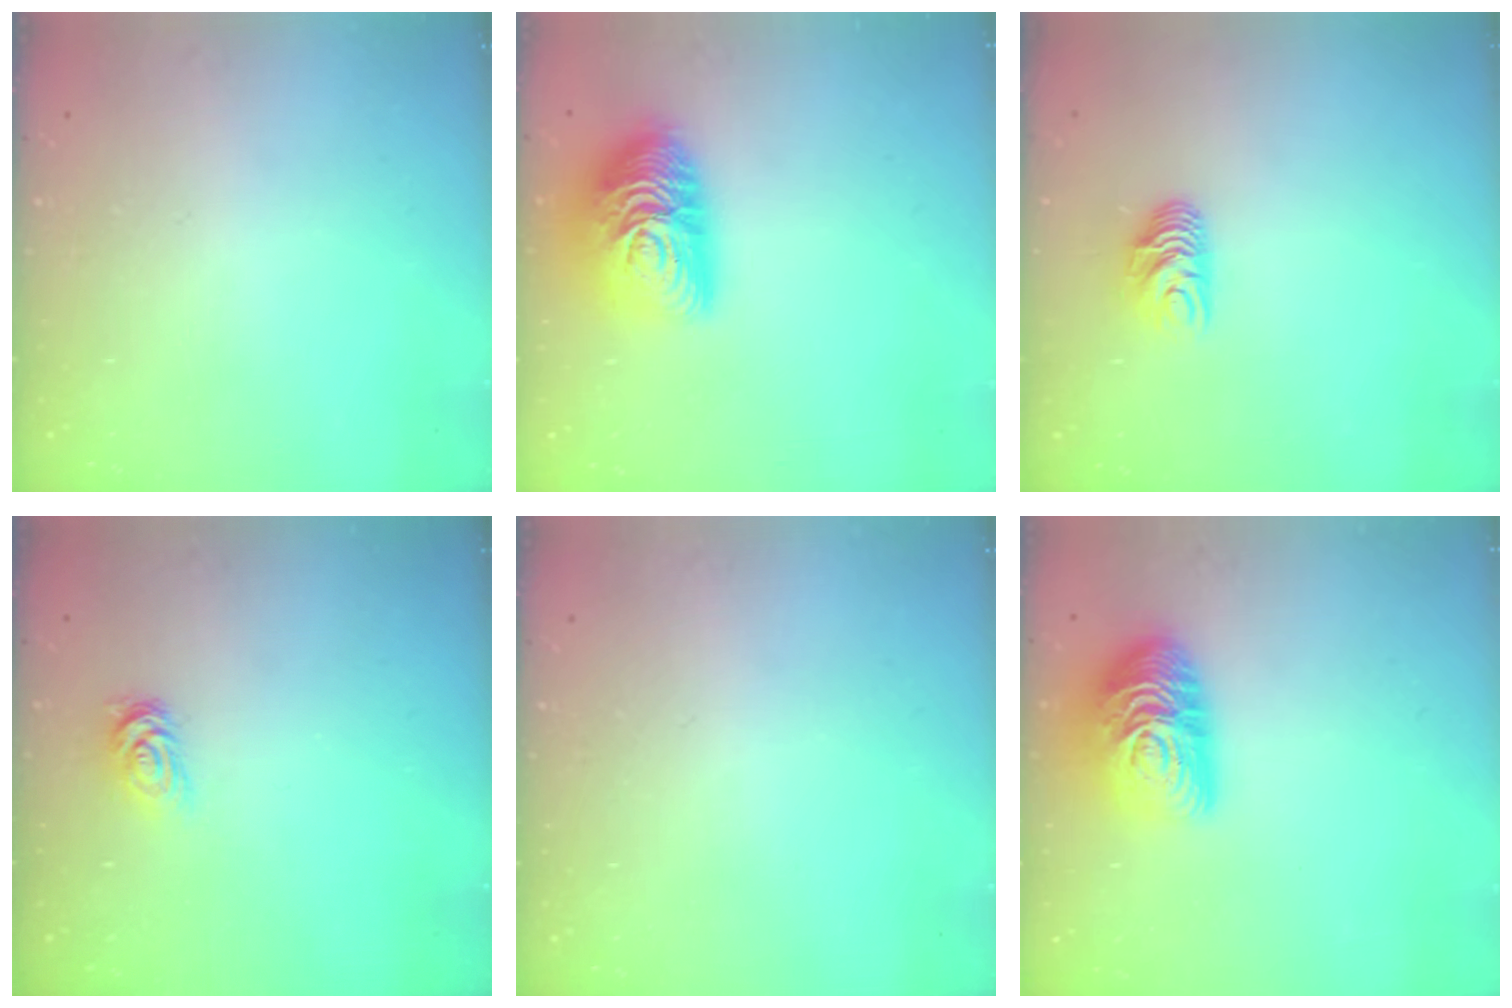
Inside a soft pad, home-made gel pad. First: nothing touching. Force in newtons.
{"total": 16.9, "press": 16.9, "slide": 1.1}
{"total": 7.5, "press": 7.5, "slide": 0.5}
{"total": 2.7, "press": 2.7, "slide": 0.4}
{"total": 0.0}
{"total": 16.0, "press": 16.0, "slide": 0.9}